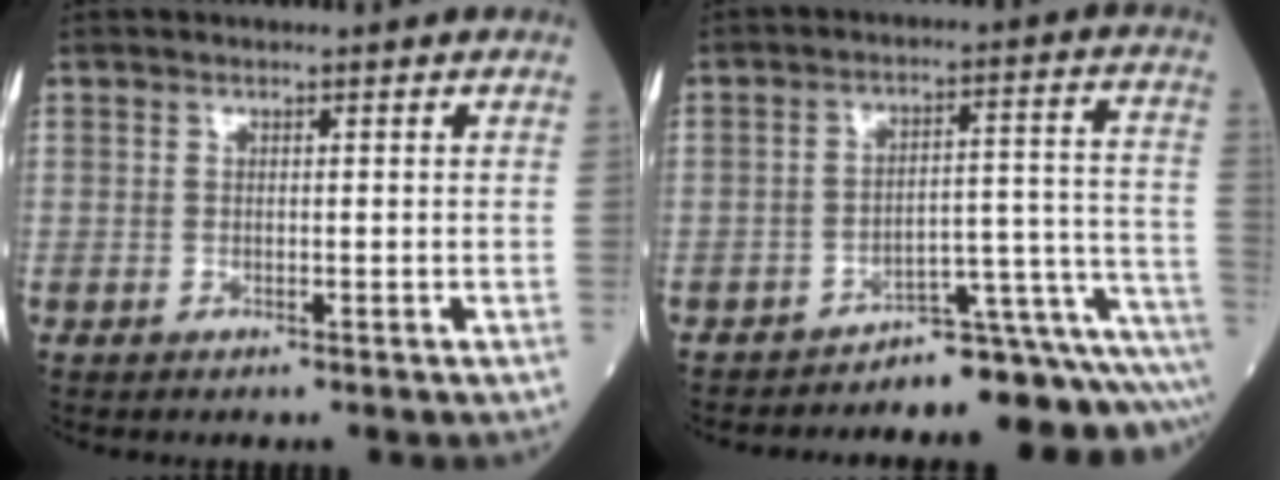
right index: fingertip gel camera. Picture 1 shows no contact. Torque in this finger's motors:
{"motor_torque": [0.53, -1.36, 0.28, 0.03]}